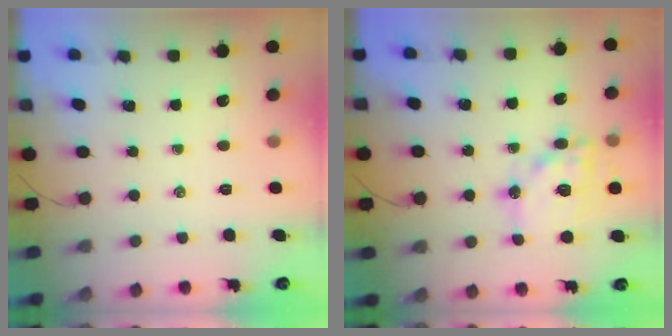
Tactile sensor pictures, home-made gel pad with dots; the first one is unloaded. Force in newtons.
{"total": 15.3, "press": 15.2, "slide": 2.1}